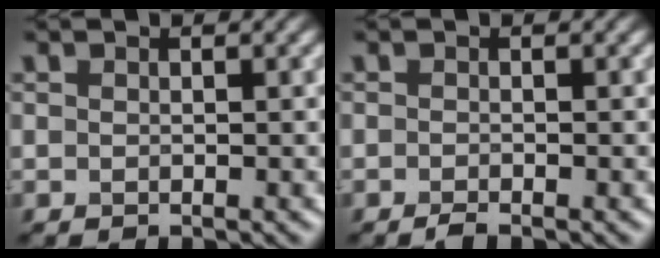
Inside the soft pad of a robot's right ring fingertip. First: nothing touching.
{"total": 0.8, "force": [-0.6, 0.1, 0.4], "torque": [-0.009, 0.001, -0.014]}